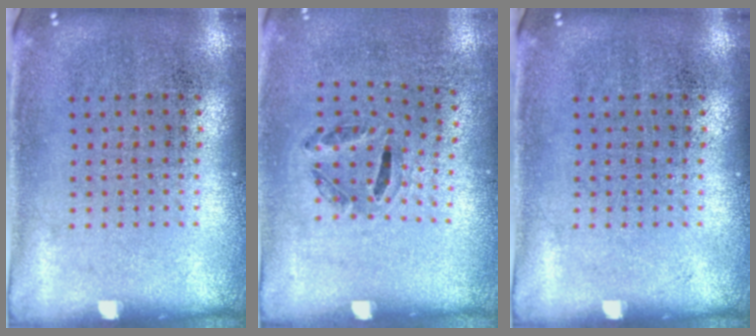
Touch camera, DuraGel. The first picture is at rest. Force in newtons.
{"total": 1.2, "press": 0.6, "slide": 1.0}
{"total": 0.0}